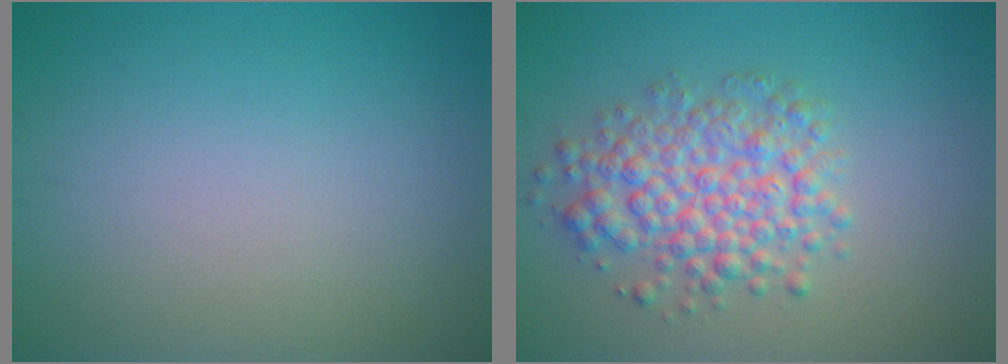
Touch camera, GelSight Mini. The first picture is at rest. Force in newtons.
{"total": 5.0, "press": 5.0, "slide": 0.2}